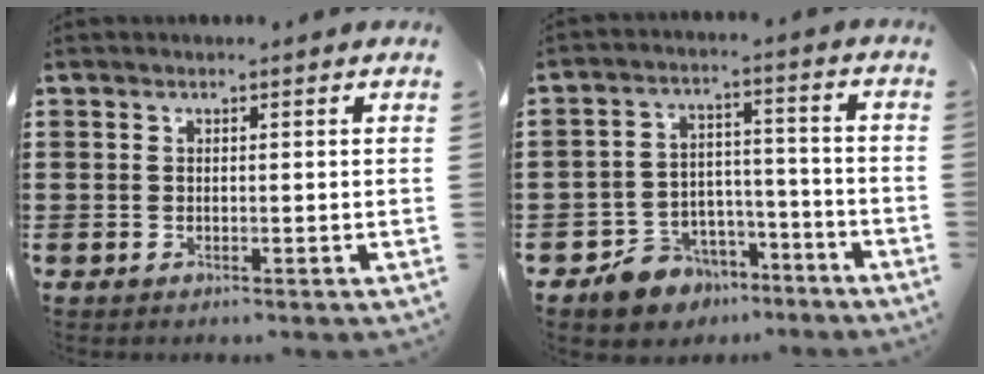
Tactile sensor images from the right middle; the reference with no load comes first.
{"total": 7.2, "force": [-6.2, 3.8, 0.5], "torque": [-0.021, 0.031, -0.122]}